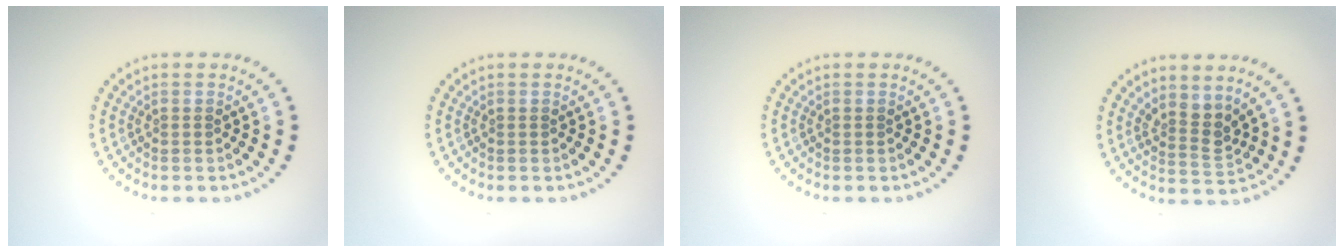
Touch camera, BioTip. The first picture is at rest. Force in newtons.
{"total": 0.0}
{"total": 0.0}
{"total": 2.5, "press": 1.9, "slide": 1.6}